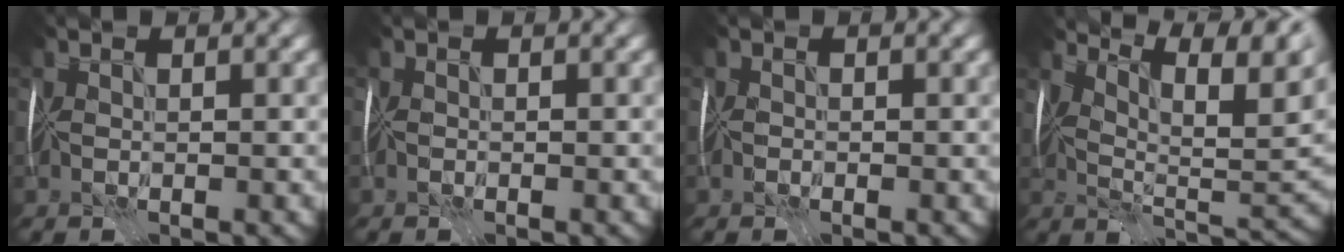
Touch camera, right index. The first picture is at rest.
{"total": 0.6, "force": [-0.5, 0.1, -0.2], "torque": [0.008, -0.004, -0.009]}
{"total": 0.8, "force": [-0.8, 0.2, -0.2], "torque": [0.020, -0.001, -0.013]}
{"total": 9.5, "force": [6.1, 2.5, 6.8], "torque": [-0.109, 0.010, 0.106]}